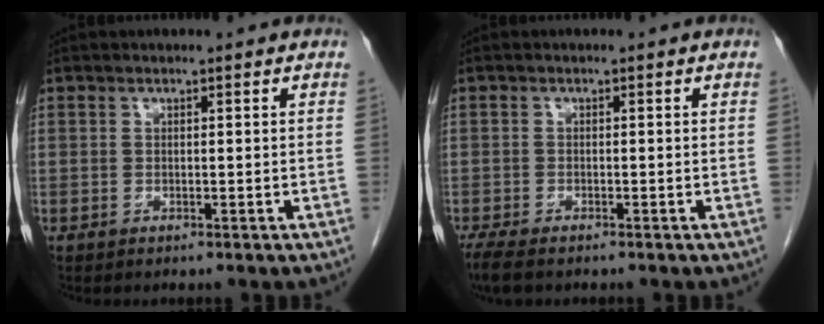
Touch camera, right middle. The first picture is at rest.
{"total": 3.9, "force": [-3.0, 1.1, 2.2], "torque": [-0.046, -0.013, -0.047]}